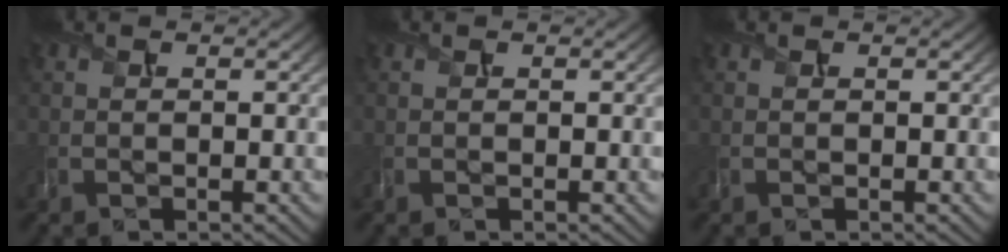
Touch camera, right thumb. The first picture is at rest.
{"total": 0.0}
{"total": 0.0}